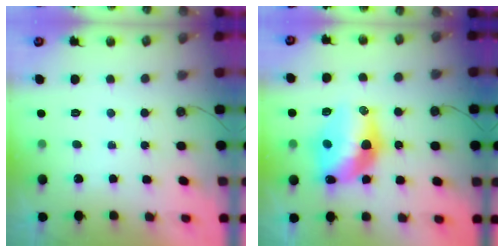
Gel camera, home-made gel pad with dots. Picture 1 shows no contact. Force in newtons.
{"total": 15.3, "press": 15.1, "slide": 2.4}